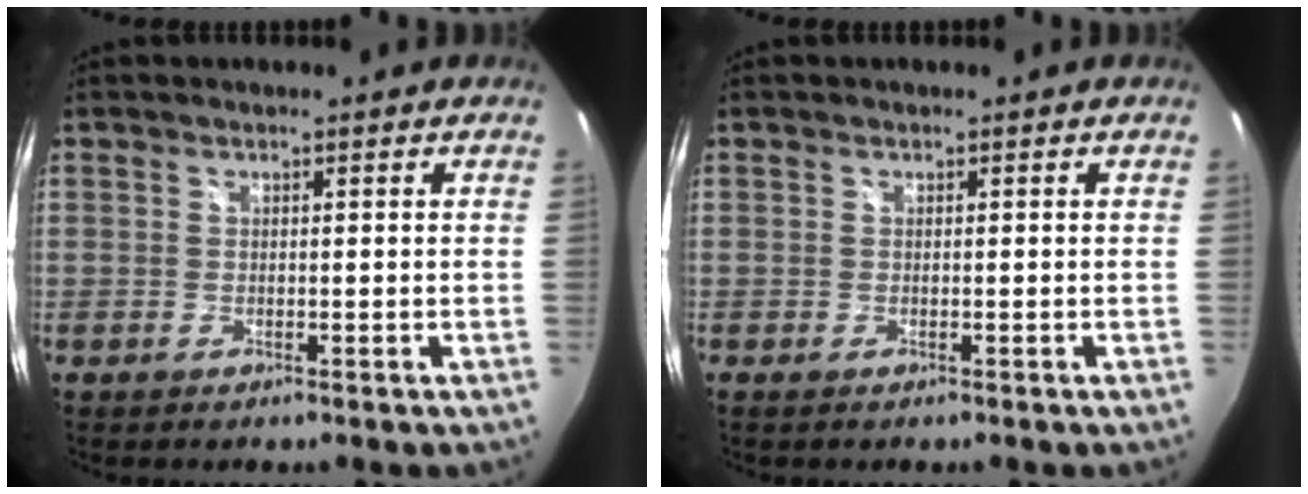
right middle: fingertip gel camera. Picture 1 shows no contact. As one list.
[{"total": 0.0}]